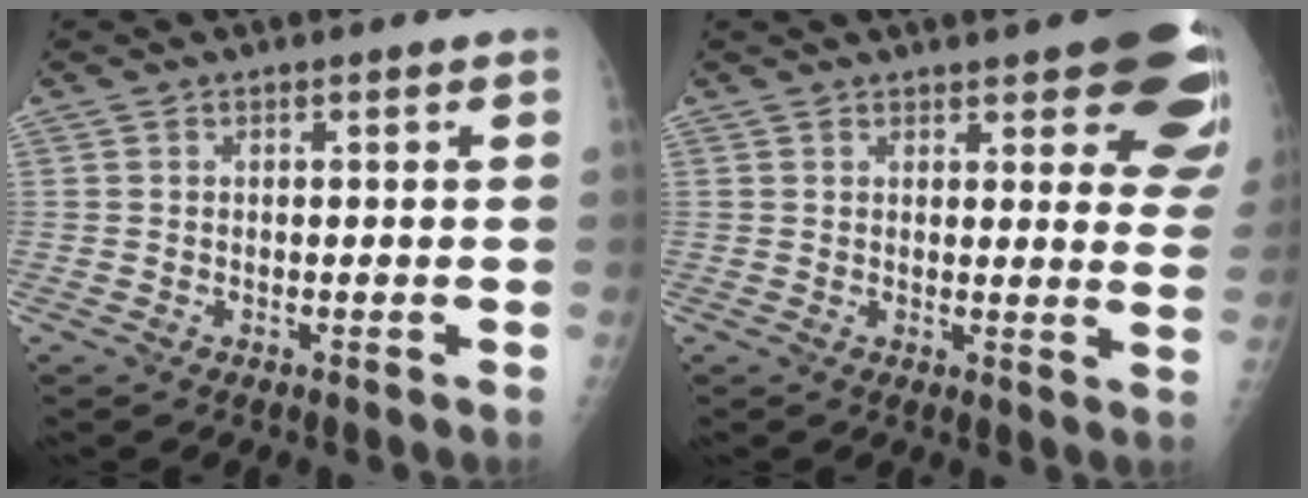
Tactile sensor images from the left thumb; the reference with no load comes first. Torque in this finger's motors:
{"motor_torque": [2.67, 2.34, 1.09, -0.46, 0.01]}